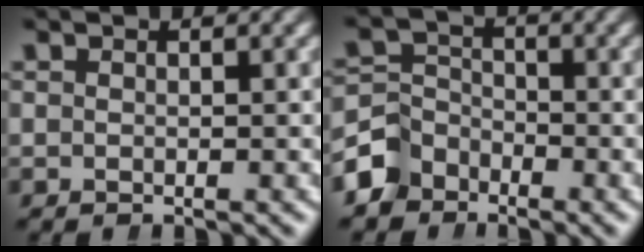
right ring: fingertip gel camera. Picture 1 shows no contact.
{"total": 5.0, "force": [-2.9, 3.9, 1.3], "torque": [-0.013, -0.011, -0.047]}